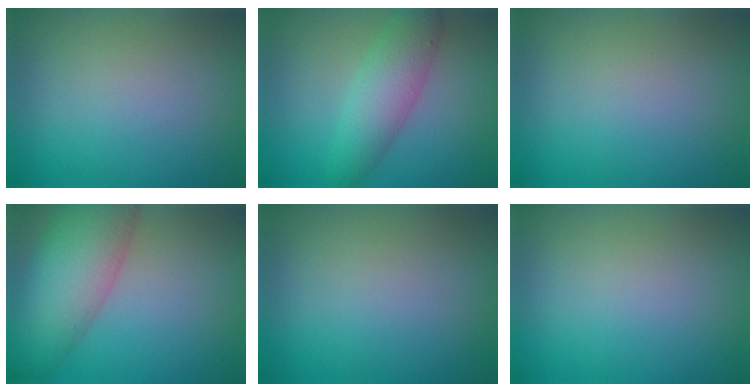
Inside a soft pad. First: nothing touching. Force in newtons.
{"total": 4.6, "press": 4.6, "slide": 0.1}
{"total": 0.0}
{"total": 10.1, "press": 10.1, "slide": 0.6}
{"total": 0.0}
{"total": 0.0}